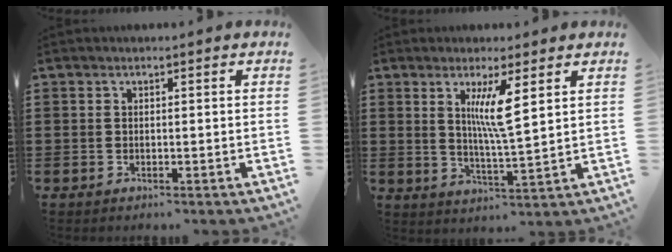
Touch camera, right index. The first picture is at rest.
{"total": 6.1, "force": [2.4, -0.1, 5.6], "torque": [-0.114, -0.005, 0.039]}